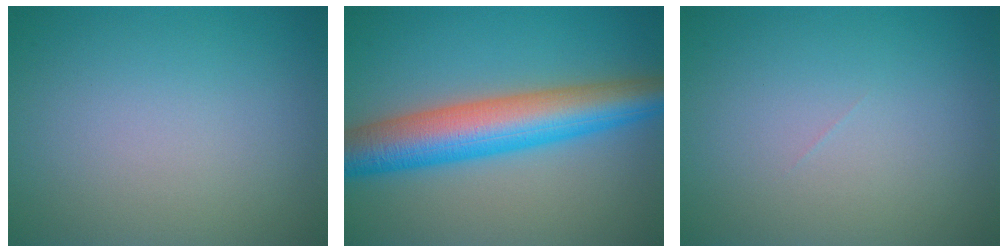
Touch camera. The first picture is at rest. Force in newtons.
{"total": 8.9, "press": 8.9, "slide": 0.2}
{"total": 0.0}